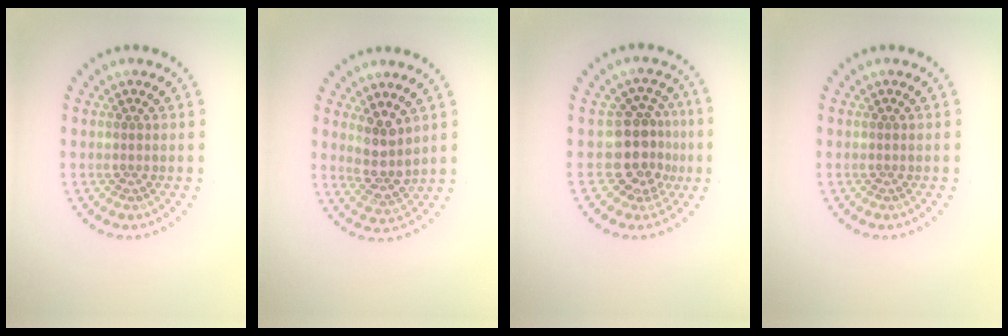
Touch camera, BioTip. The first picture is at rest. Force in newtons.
{"total": 3.2, "press": 2.5, "slide": 2.0}
{"total": 3.9, "press": 3.1, "slide": 2.4}
{"total": 0.0}